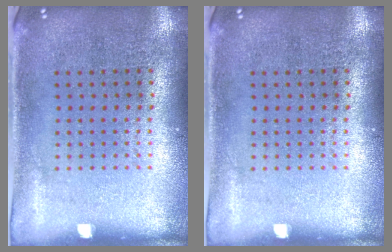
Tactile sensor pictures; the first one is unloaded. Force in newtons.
{"total": 0.0}